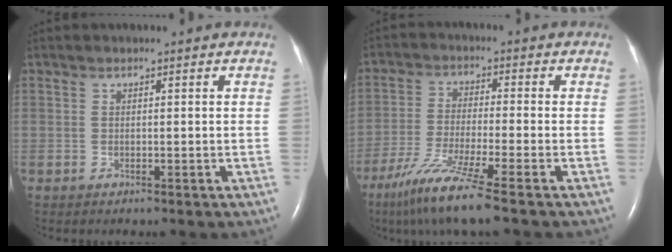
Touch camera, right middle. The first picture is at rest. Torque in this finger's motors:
{"motor_torque": [1.09, -1.05, 0.28, 0.12]}